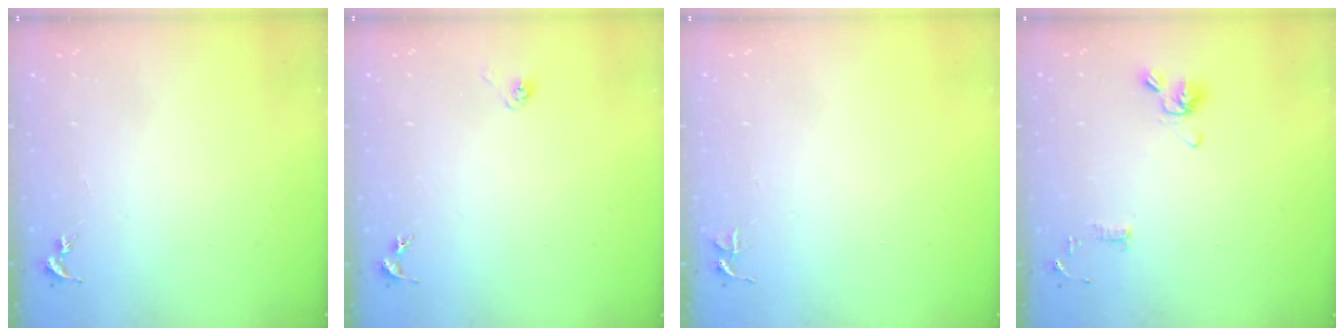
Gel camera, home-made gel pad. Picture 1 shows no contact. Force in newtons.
{"total": 3.3, "press": 3.0, "slide": 1.2}
{"total": 3.7, "press": 3.7, "slide": 0.3}
{"total": 10.8, "press": 10.6, "slide": 1.9}